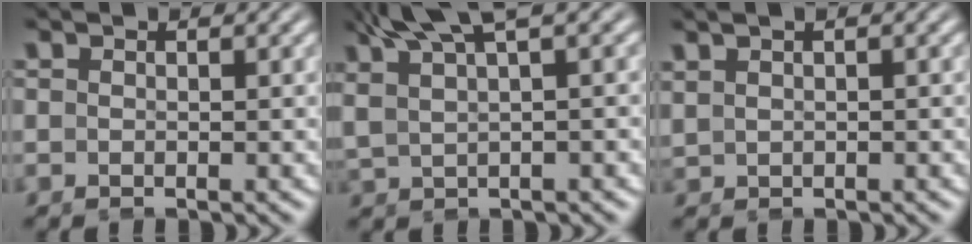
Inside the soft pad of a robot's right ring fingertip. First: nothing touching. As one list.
[{"total": 5.4, "force": [3.6, 1.6, 3.7], "torque": [-0.058, 0.028, 0.053]}, {"total": 1.3, "force": [1.1, 0.1, 0.7], "torque": [-0.009, 0.014, 0.017]}]